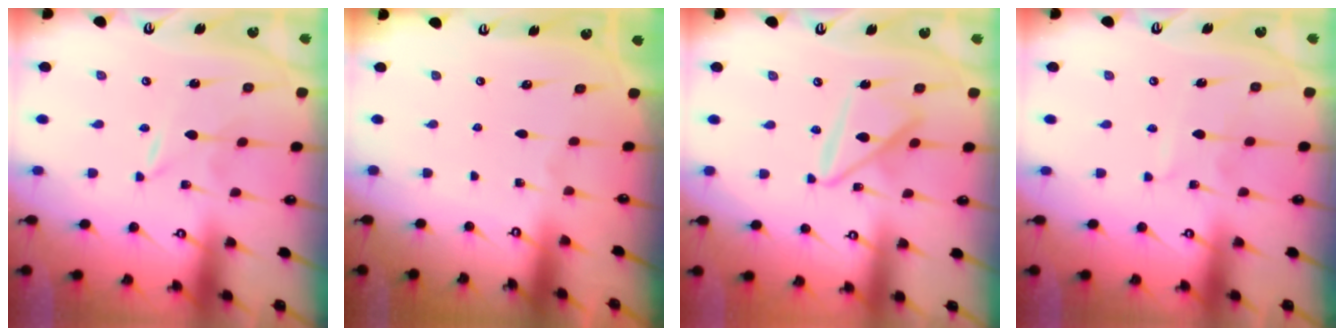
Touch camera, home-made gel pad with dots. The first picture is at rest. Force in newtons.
{"total": 0.0}
{"total": 12.2, "press": 12.2, "slide": 1.1}
{"total": 3.9, "press": 3.9, "slide": 0.2}